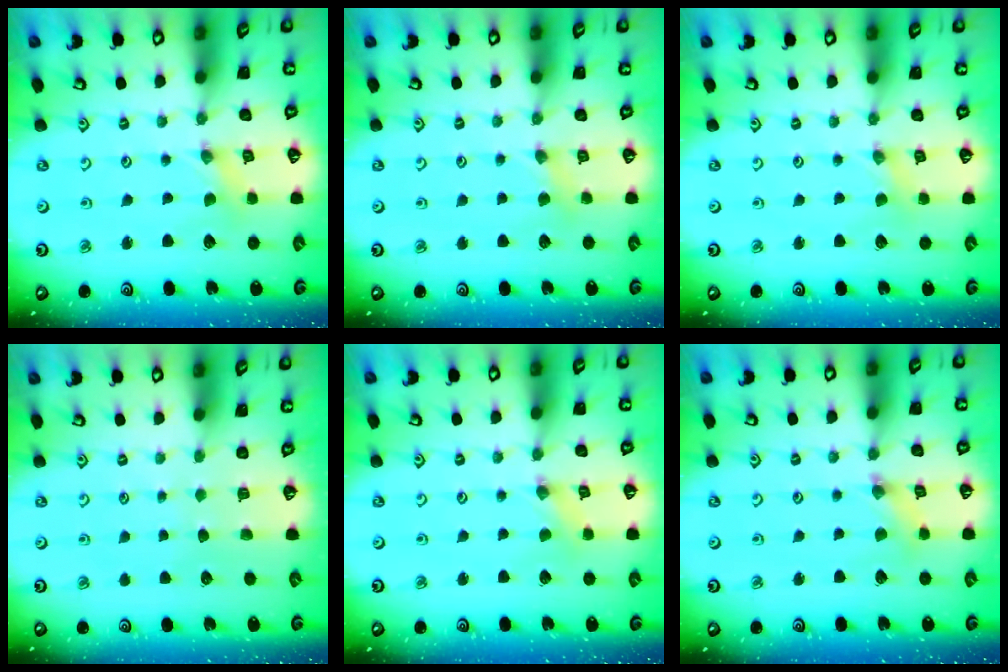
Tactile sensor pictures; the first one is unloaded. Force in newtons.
{"total": 2.8, "press": 2.7, "slide": 0.5}
{"total": 1.2, "press": 1.2, "slide": 0.3}
{"total": 0.0}
{"total": 0.0}
{"total": 2.0, "press": 2.0, "slide": 0.3}